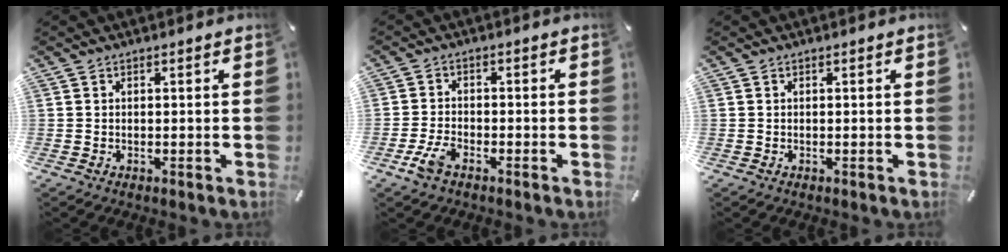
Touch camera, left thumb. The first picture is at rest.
{"total": 4.9, "force": [-2.9, 2.7, 2.8], "torque": [-0.070, 0.009, -0.058]}
{"total": 0.0}